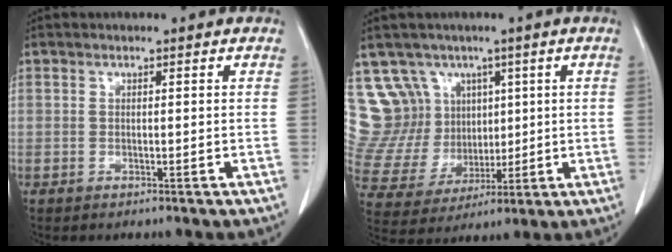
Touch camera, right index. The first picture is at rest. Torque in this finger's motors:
{"motor_torque": [-0.91, 0.71, -0.41, -0.06]}